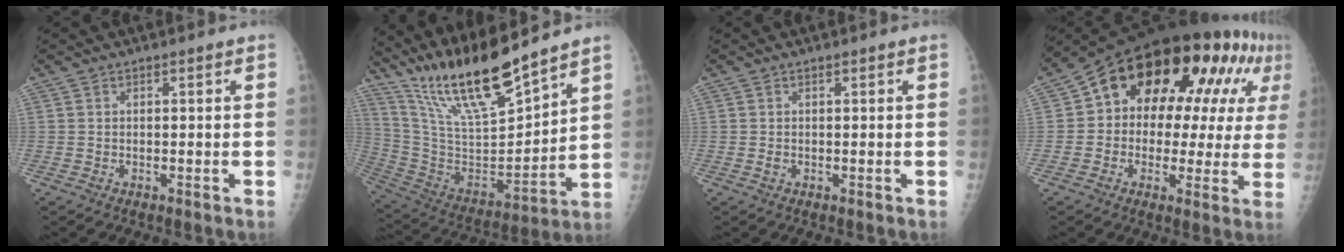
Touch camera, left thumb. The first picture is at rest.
{"total": 19.7, "force": [16.4, 2.6, 10.6], "torque": [-0.169, -0.088, 0.317]}
{"total": 0.7, "force": [0.2, 0.5, 0.5], "torque": [-0.007, 0.000, 0.004]}
{"total": 21.5, "force": [6.7, 12.9, 15.8], "torque": [-0.172, 0.044, 0.089]}